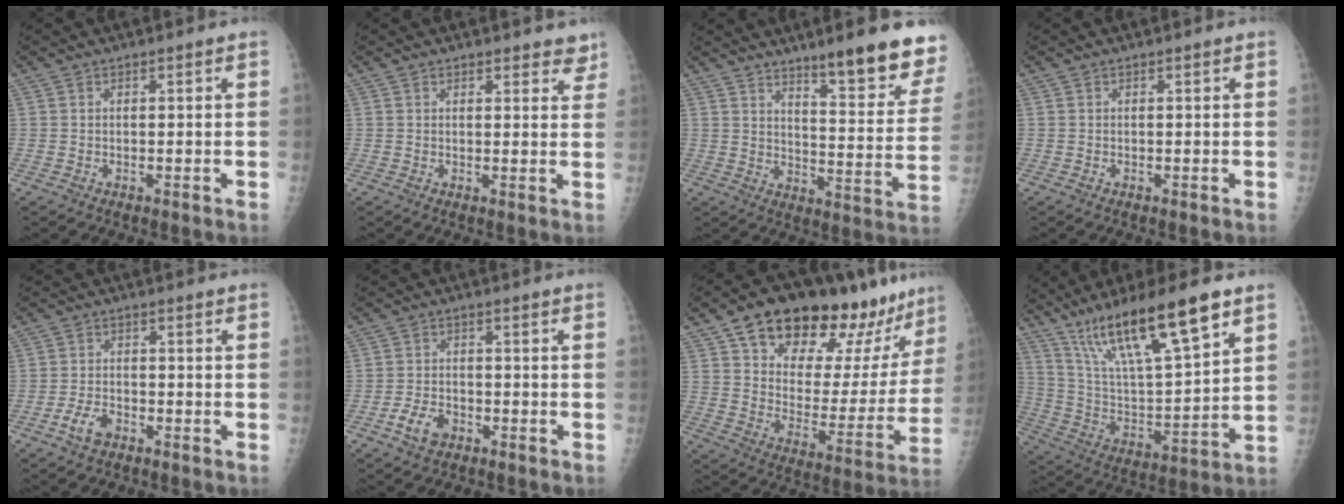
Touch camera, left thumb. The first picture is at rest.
{"total": 3.9, "force": [3.4, 1.8, 0.9], "torque": [0.026, -0.017, 0.029]}
{"total": 16.6, "force": [12.0, 3.0, 11.0], "torque": [-0.108, -0.082, 0.169]}
{"total": 0.0}
{"total": 3.9, "force": [-2.4, 2.0, 2.3], "torque": [-0.046, 0.013, -0.044]}
{"total": 4.9, "force": [-2.7, 3.1, 2.6], "torque": [-0.044, 0.016, -0.047]}
{"total": 26.0, "force": [18.2, 11.3, 14.8], "torque": [-0.174, -0.064, 0.271]}
{"total": 21.5, "force": [13.5, 4.3, 16.2], "torque": [-0.274, -0.041, 0.251]}